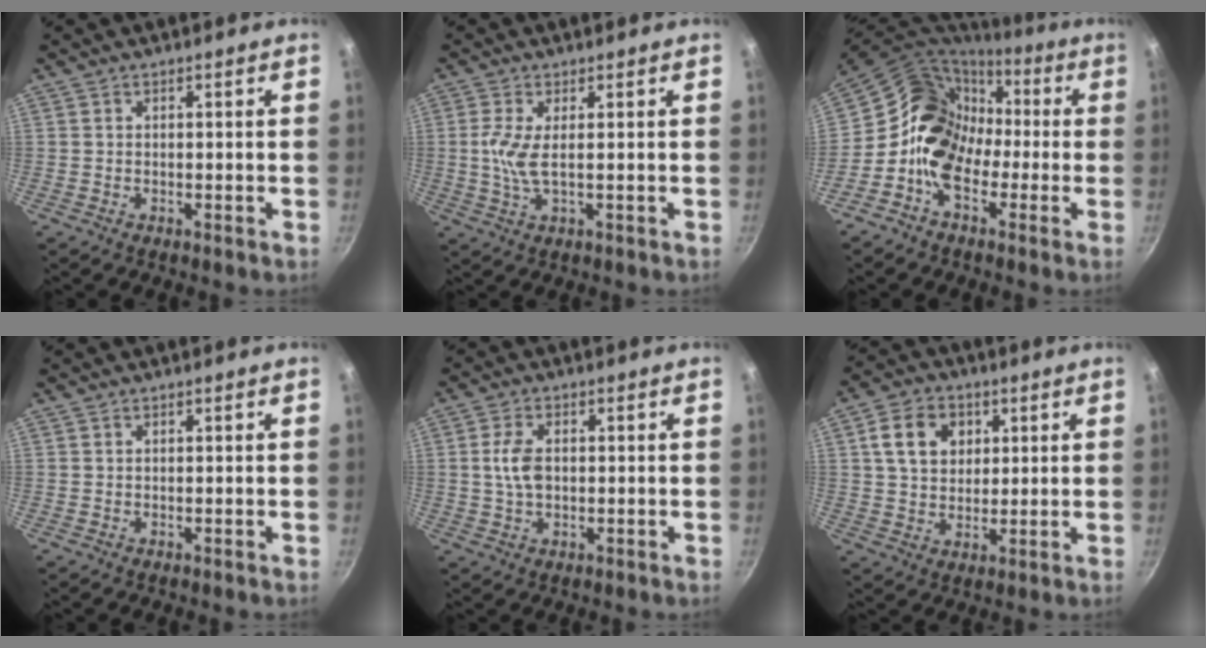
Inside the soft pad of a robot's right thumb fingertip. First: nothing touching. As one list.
[{"total": 4.7, "force": [0.4, 1.2, 4.5], "torque": [-0.109, -0.002, 0.009]}, {"total": 16.7, "force": [-0.9, 13.1, 10.4], "torque": [-0.143, 0.052, -0.038]}, {"total": 0.0}, {"total": 5.5, "force": [0.3, 3.3, 4.3], "torque": [-0.078, 0.006, 0.004]}, {"total": 9.5, "force": [2.8, 7.3, 5.3], "torque": [-0.074, 0.004, 0.043]}]